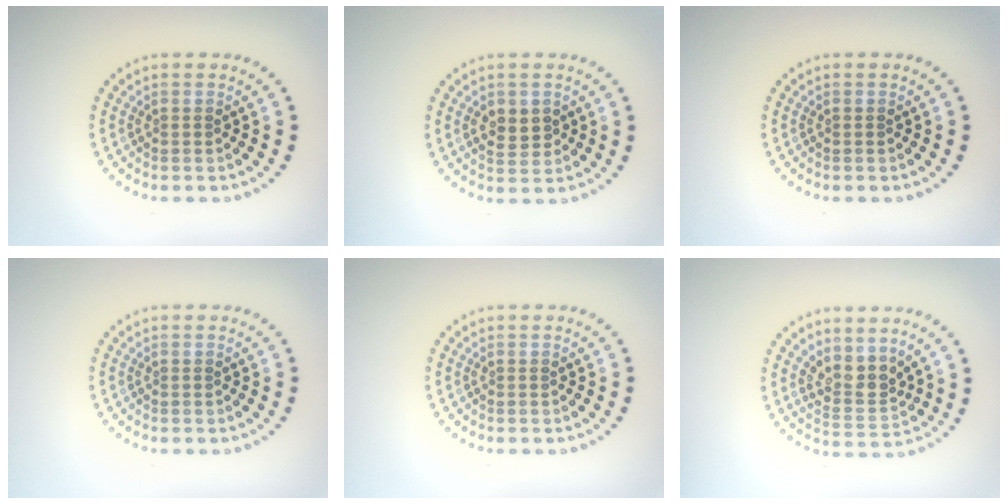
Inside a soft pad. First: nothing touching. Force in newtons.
{"total": 2.3, "press": 2.3, "slide": 0.4}
{"total": 0.0}
{"total": 0.0}
{"total": 0.0}
{"total": 3.1, "press": 2.5, "slide": 1.8}